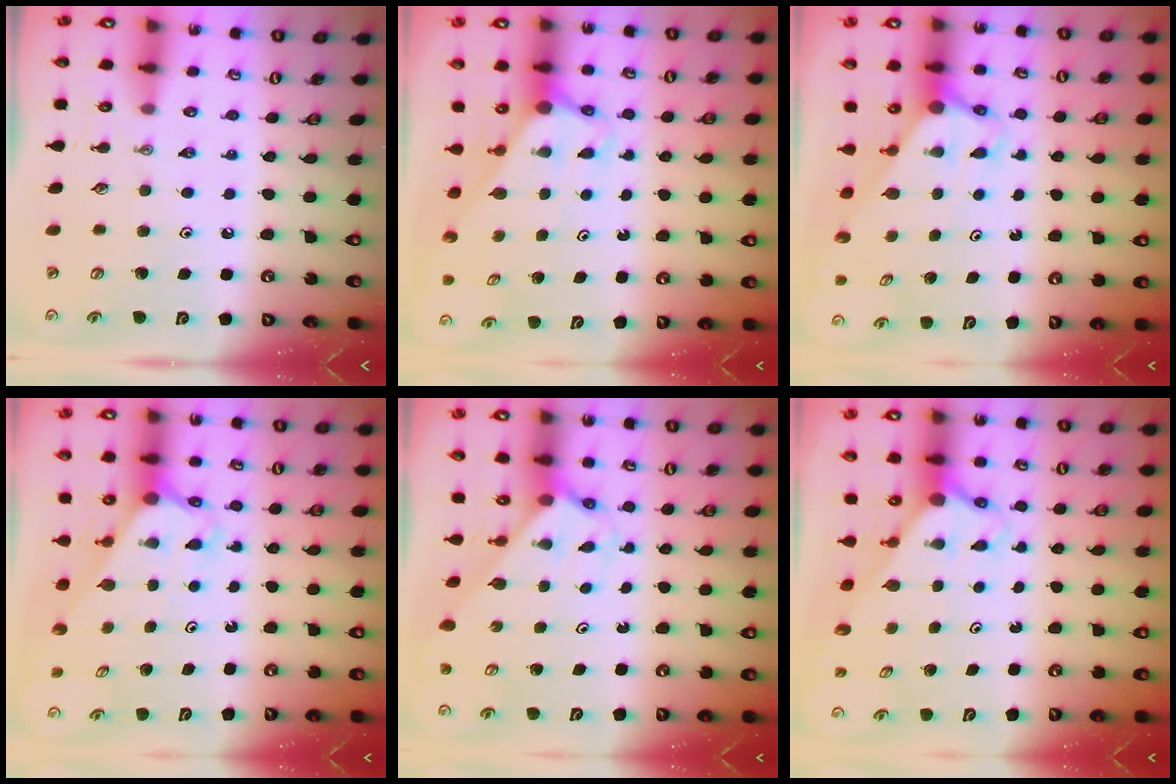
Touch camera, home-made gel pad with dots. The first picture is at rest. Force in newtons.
{"total": 2.8, "press": 2.8, "slide": 0.0}
{"total": 2.7, "press": 2.7, "slide": 0.0}
{"total": 2.3, "press": 2.3, "slide": 0.2}
{"total": 2.3, "press": 2.3, "slide": 0.3}
{"total": 2.2, "press": 2.2, "slide": 0.2}